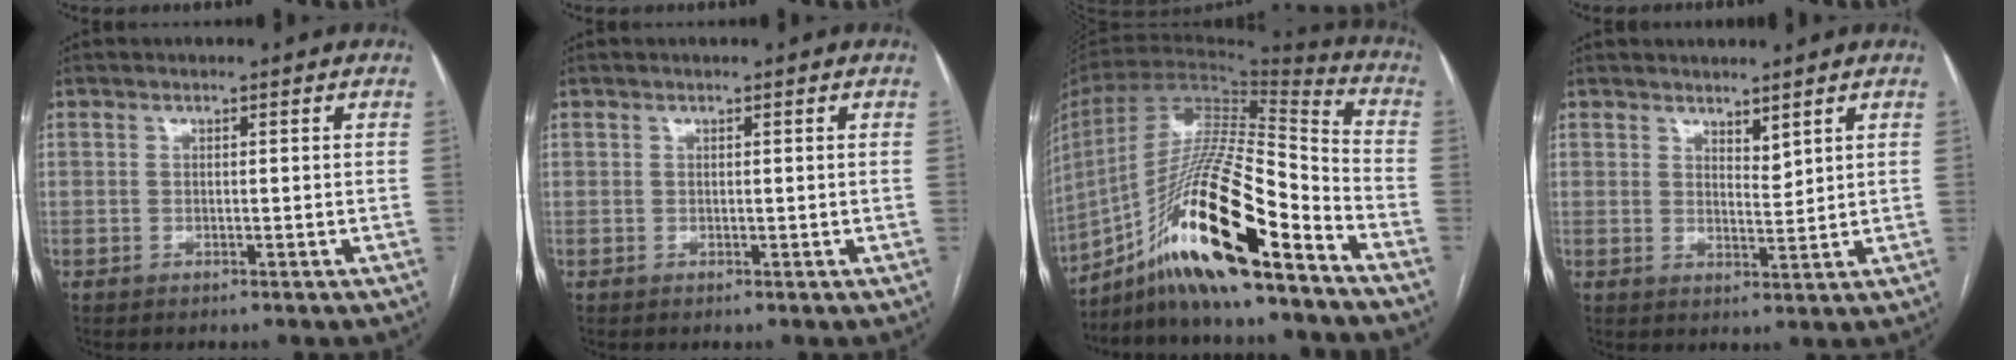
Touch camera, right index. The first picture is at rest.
{"total": 0.0}
{"total": 21.3, "force": [-13.2, 2.6, 16.5], "torque": [-0.322, -0.009, -0.237]}
{"total": 2.6, "force": [2.3, 0.7, 1.1], "torque": [-0.021, -0.012, 0.046]}